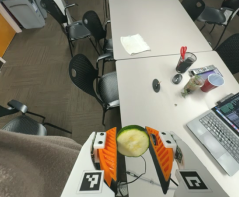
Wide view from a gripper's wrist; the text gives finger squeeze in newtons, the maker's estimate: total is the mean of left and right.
{"total": 8.9, "left": 9.0, "right": 8.9}